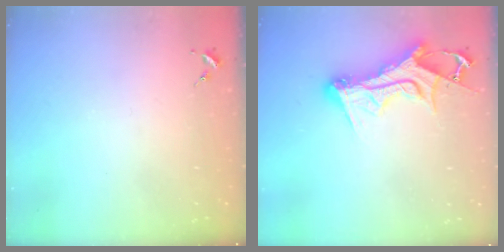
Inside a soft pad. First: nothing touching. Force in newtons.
{"total": 14.0, "press": 14.0, "slide": 1.2}